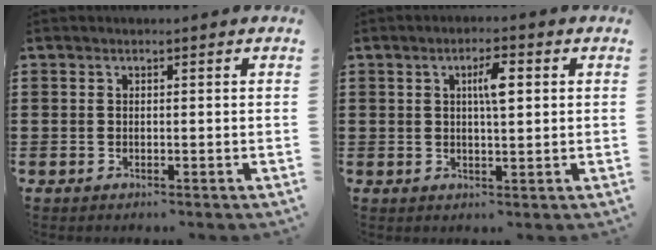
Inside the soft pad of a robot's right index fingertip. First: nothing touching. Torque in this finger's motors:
{"motor_torque": [0.65, -0.20, 0.27, 0.09]}